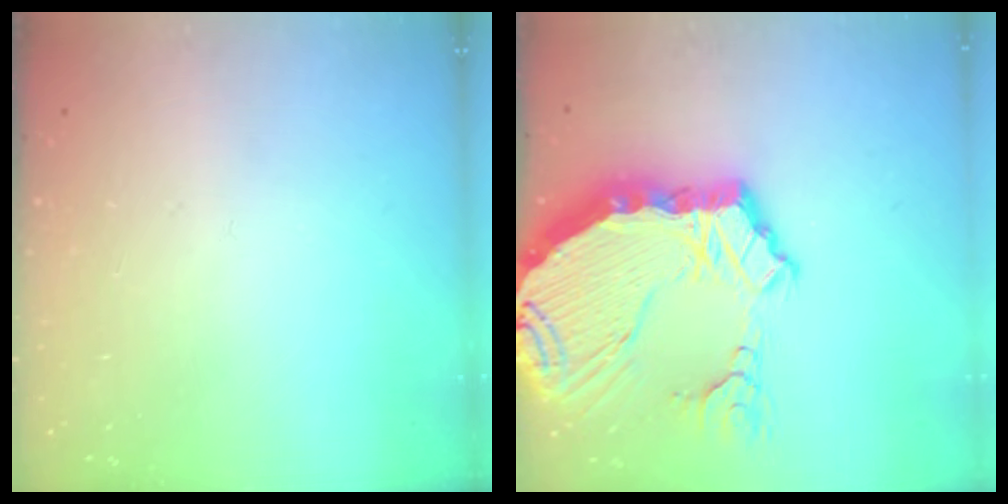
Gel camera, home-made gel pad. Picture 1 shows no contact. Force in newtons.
{"total": 14.7, "press": 14.2, "slide": 3.8}